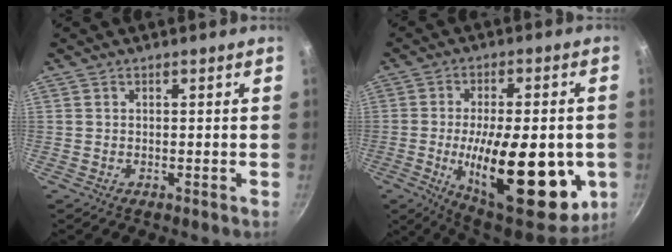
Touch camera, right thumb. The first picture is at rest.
{"total": 26.1, "force": [-5.3, 10.8, 23.2], "torque": [-0.316, -0.001, -0.065]}